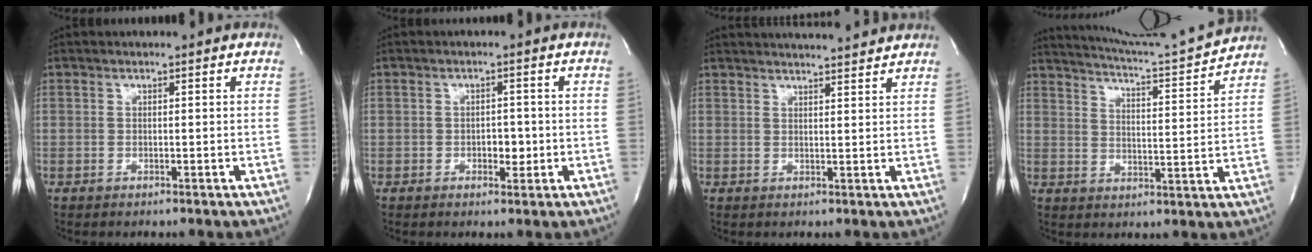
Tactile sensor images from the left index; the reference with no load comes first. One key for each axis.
{"total": 2.4, "fx": -0.6, "fy": 1.4, "fz": 1.8, "tx": -0.023, "ty": 0.003, "tz": -0.005}
{"total": 10.6, "fx": 10.1, "fy": 0.6, "fz": 3.2, "tx": -0.053, "ty": 0.018, "tz": 0.129}
{"total": 13.0, "fx": 12.6, "fy": -2.2, "fz": 2.6, "tx": -0.052, "ty": -0.043, "tz": 0.182}